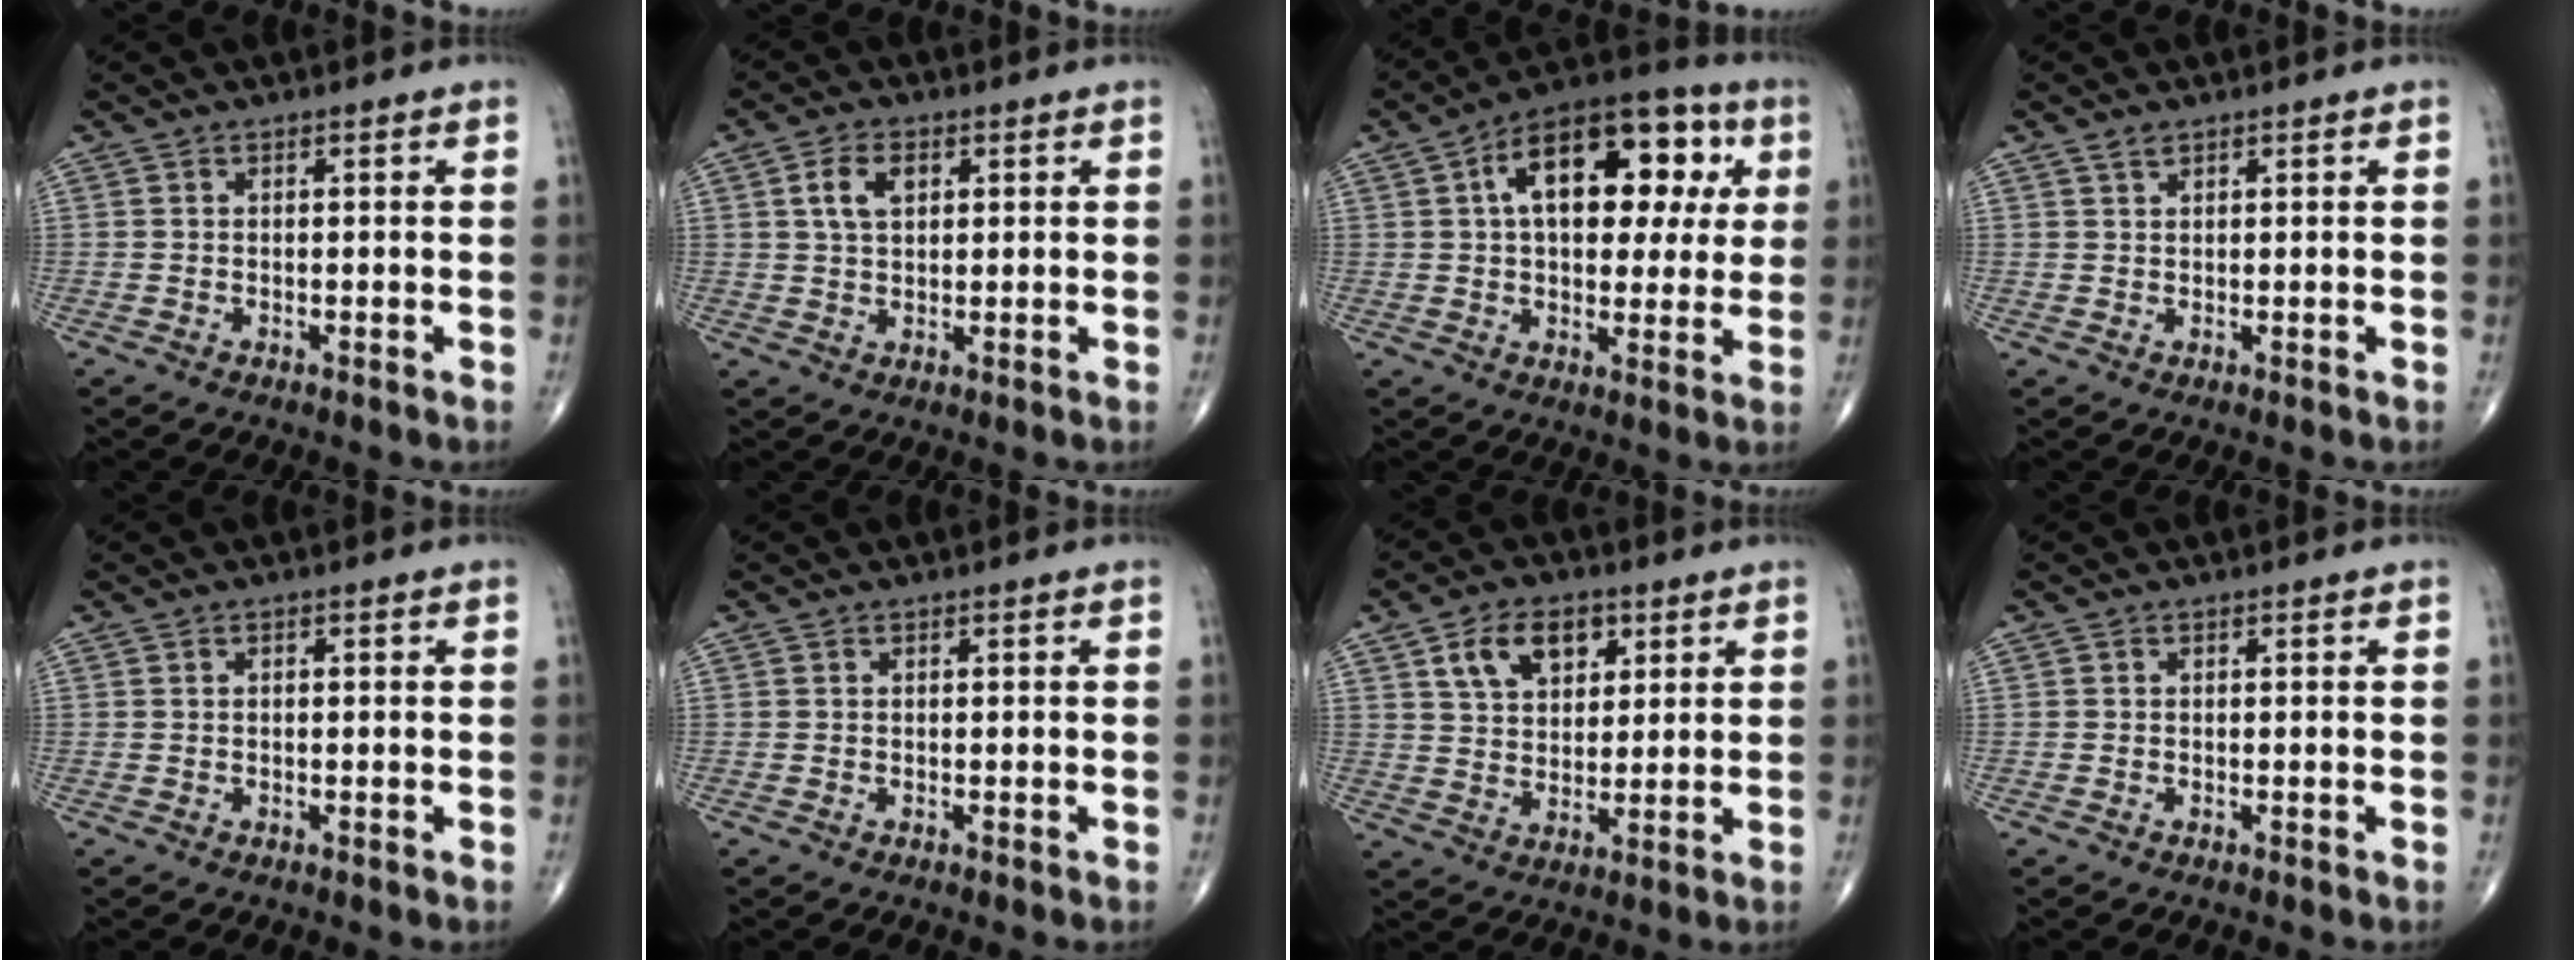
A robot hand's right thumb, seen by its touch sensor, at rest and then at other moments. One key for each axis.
{"total": 5.0, "fx": 1.6, "fy": 3.1, "fz": 3.6, "tx": -0.064, "ty": 0.001, "tz": 0.029}
{"total": 19.8, "fx": 5.1, "fy": 10.9, "fz": 15.7, "tx": -0.190, "ty": 0.021, "tz": 0.065}
{"total": 1.2, "fx": 0.9, "fy": 0.6, "fz": 0.5, "tx": -0.006, "ty": -0.002, "tz": 0.016}
{"total": 0.0}
{"total": 0.0}
{"total": 10.2, "fx": 4.7, "fy": 6.4, "fz": 6.5, "tx": -0.084, "ty": -0.013, "tz": 0.083}
{"total": 0.0}